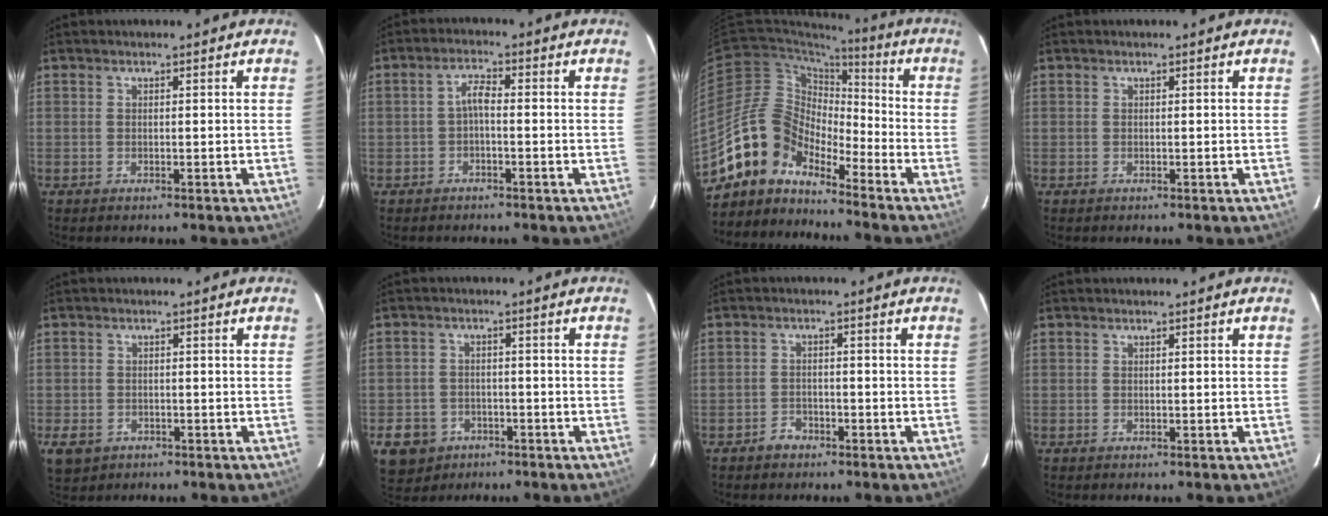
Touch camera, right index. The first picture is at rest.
{"total": 2.4, "force": [-0.9, 0.6, 2.1], "torque": [-0.044, 0.009, -0.018]}
{"total": 11.9, "force": [-10.2, 5.5, 2.7], "torque": [-0.048, 0.032, -0.204]}
{"total": 0.0}
{"total": 5.1, "force": [-2.3, 4.0, 2.2], "torque": [-0.057, -0.005, -0.032]}
{"total": 7.5, "force": [-3.8, 6.1, 2.2], "torque": [-0.068, 0.013, -0.050]}
{"total": 2.6, "force": [-2.0, 1.6, 0.4], "torque": [-0.010, 0.006, -0.031]}
{"total": 0.0}